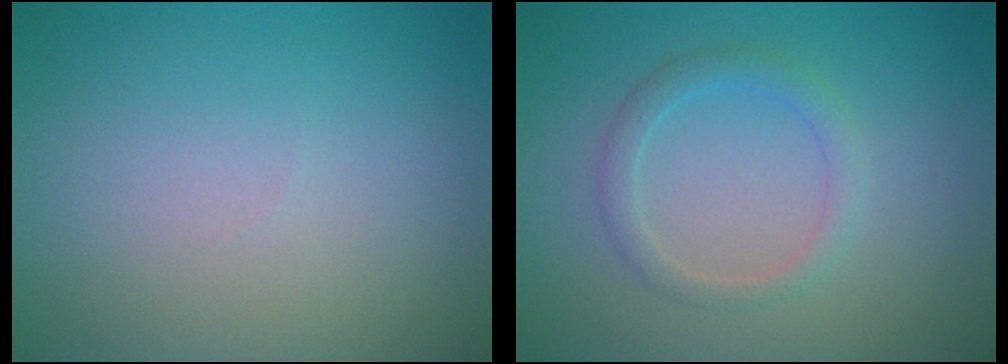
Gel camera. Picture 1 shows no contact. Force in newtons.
{"total": 2.0, "press": 1.9, "slide": 0.1}